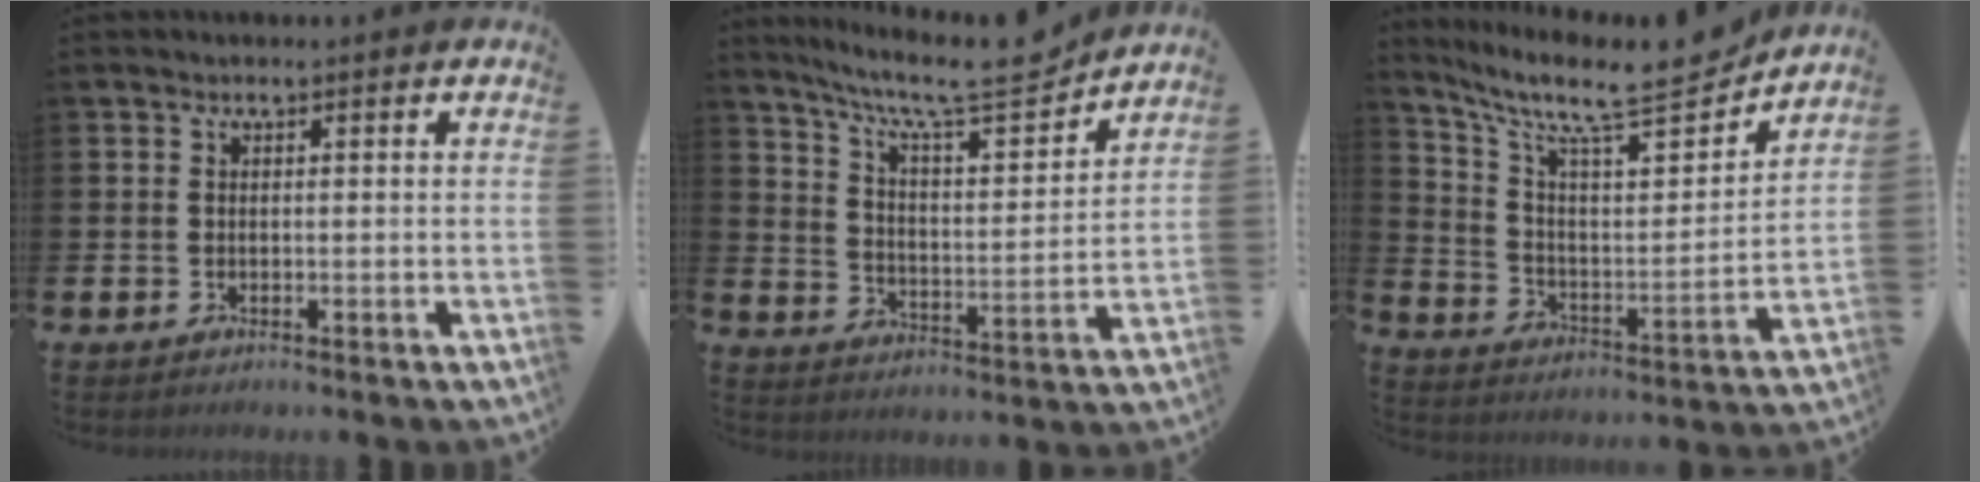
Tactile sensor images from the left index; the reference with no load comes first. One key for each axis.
{"total": 9.5, "fx": 8.3, "fy": 1.4, "fz": 4.5, "tx": -0.109, "ty": -0.058, "tz": 0.136}
{"total": 11.0, "fx": 9.5, "fy": 2.1, "fz": 5.2, "tx": -0.123, "ty": -0.076, "tz": 0.154}